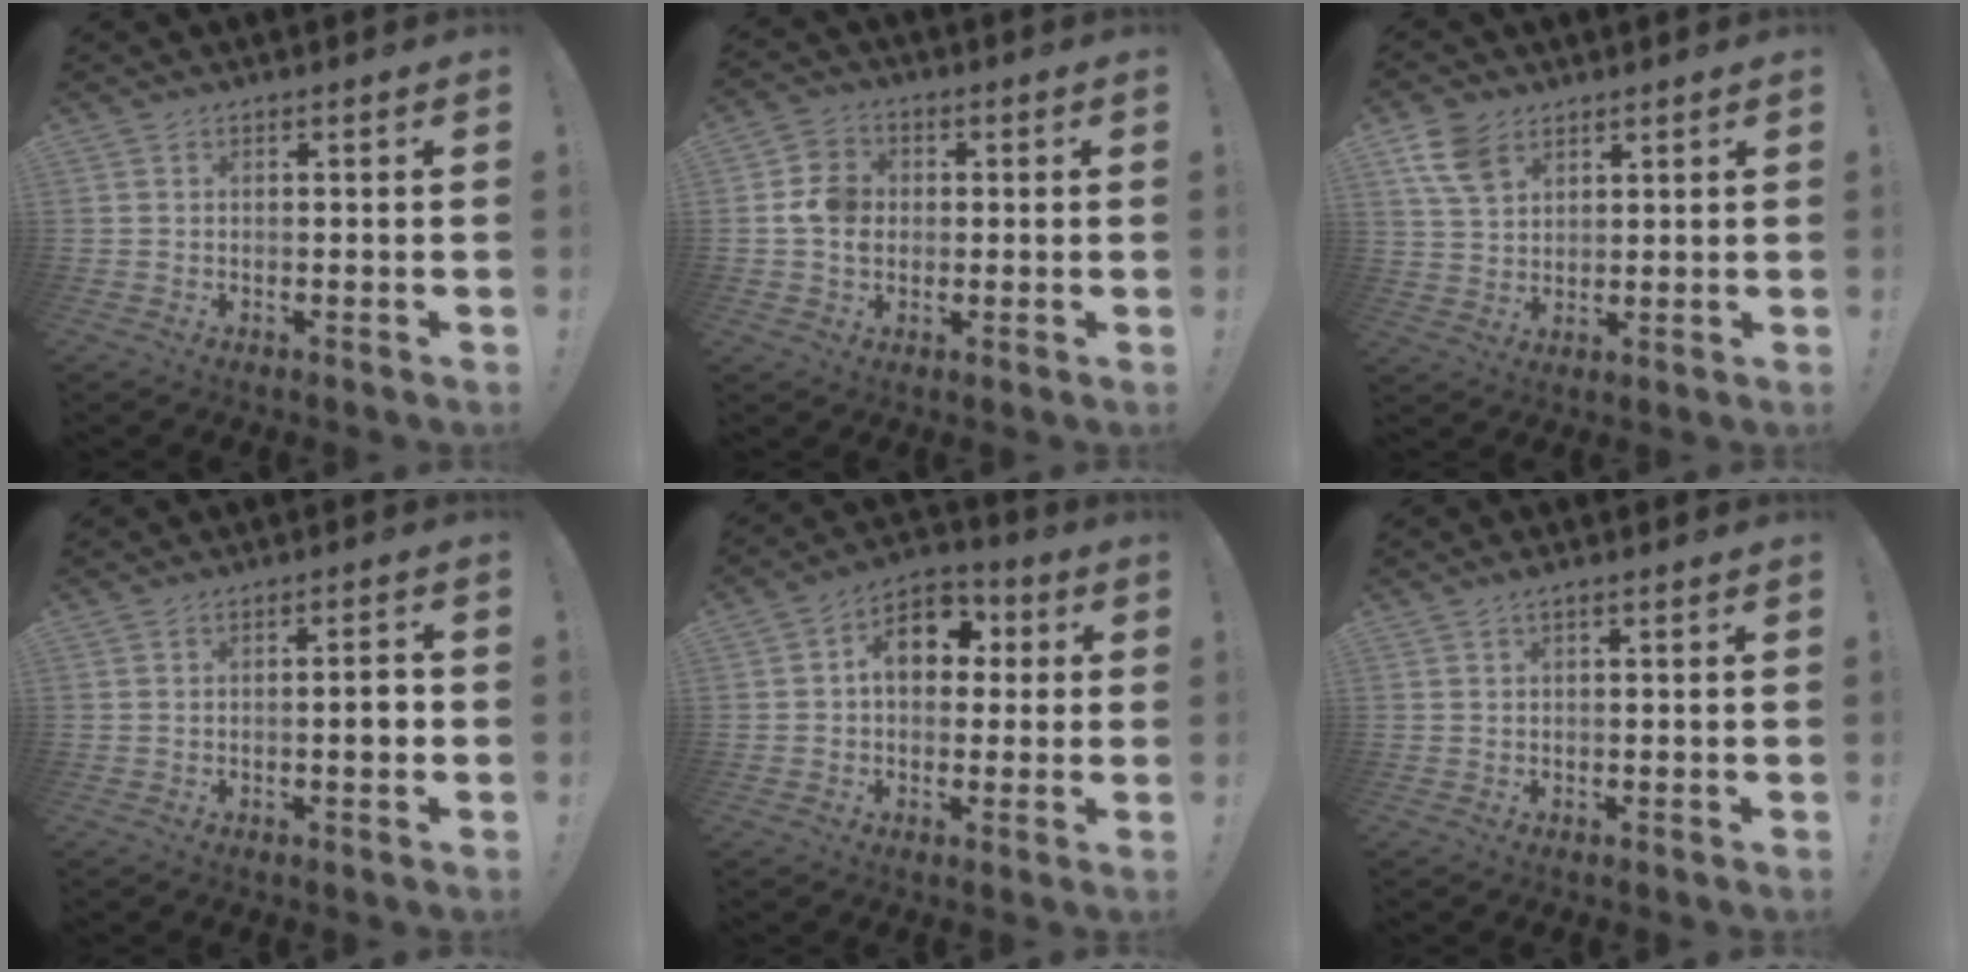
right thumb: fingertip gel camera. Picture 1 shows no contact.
{"total": 7.7, "force": [0.0, 6.7, 3.7], "torque": [-0.058, 0.013, 0.002]}
{"total": 9.2, "force": [5.4, 5.8, 4.7], "torque": [-0.088, -0.019, 0.106]}
{"total": 4.1, "force": [-0.8, 0.9, 3.9], "torque": [-0.056, 0.002, -0.016]}
{"total": 11.8, "force": [2.3, 8.5, 7.9], "torque": [-0.114, 0.013, 0.046]}
{"total": 1.0, "force": [0.0, 0.0, 1.0], "torque": [-0.018, 0.001, -0.001]}